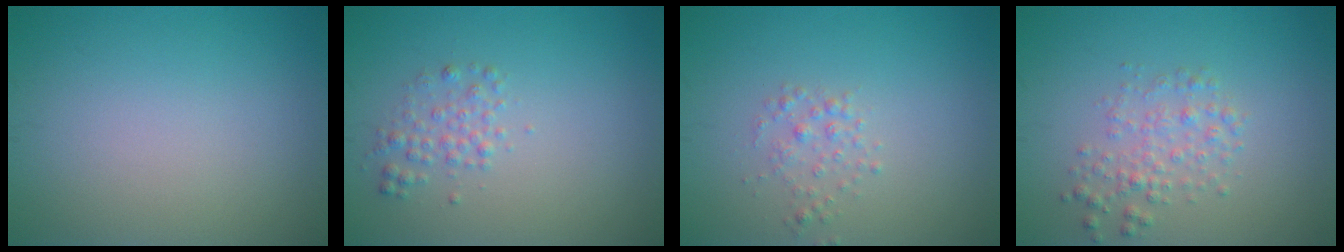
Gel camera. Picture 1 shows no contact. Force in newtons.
{"total": 1.6, "press": 1.6, "slide": 0.0}
{"total": 1.3, "press": 1.3, "slide": 0.0}
{"total": 2.3, "press": 2.3, "slide": 0.0}